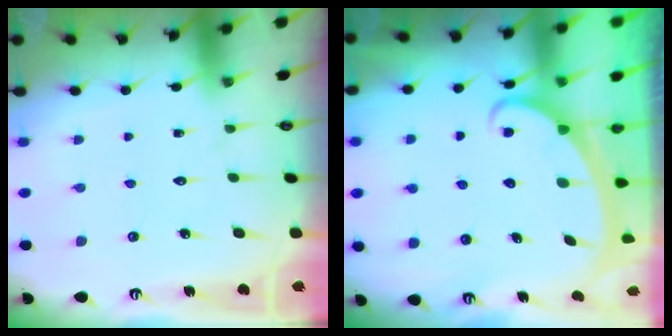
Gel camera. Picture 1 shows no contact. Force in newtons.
{"total": 2.3, "press": 2.3, "slide": 0.3}